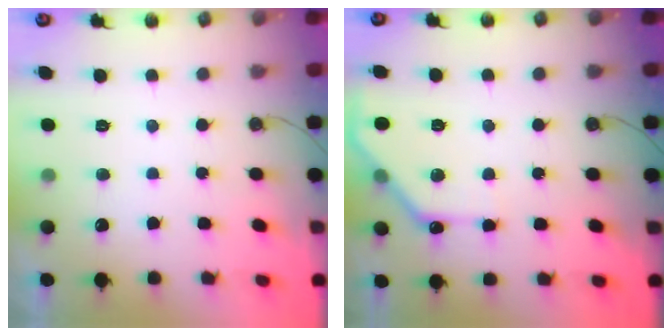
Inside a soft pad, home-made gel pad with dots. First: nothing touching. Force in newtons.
{"total": 10.5, "press": 10.5, "slide": 0.4}